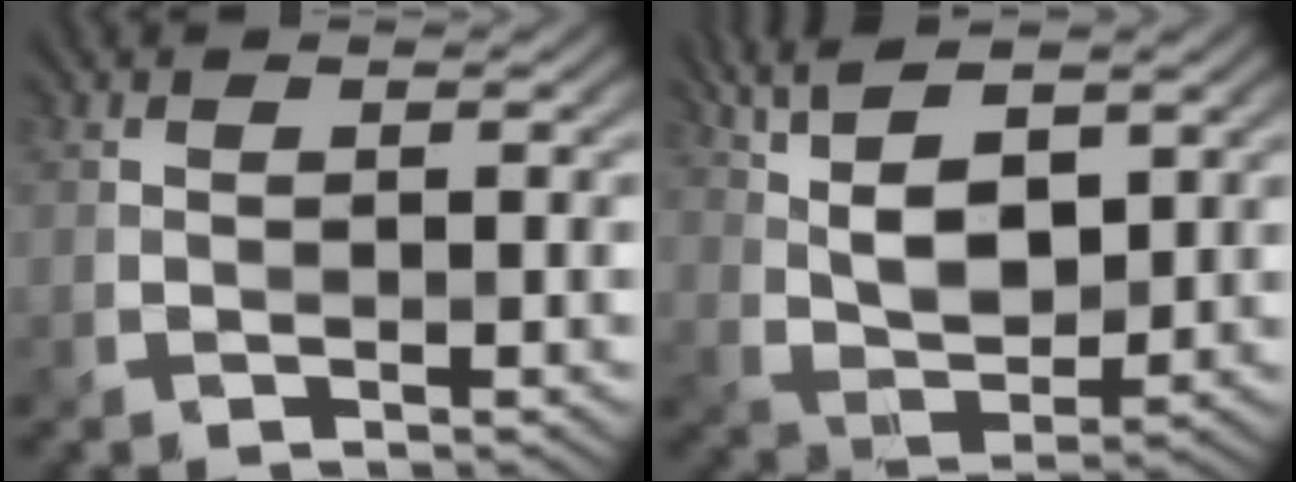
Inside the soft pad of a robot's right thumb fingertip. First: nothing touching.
{"total": 9.9, "force": [5.0, 3.8, 7.6], "torque": [-0.164, 0.009, 0.099]}